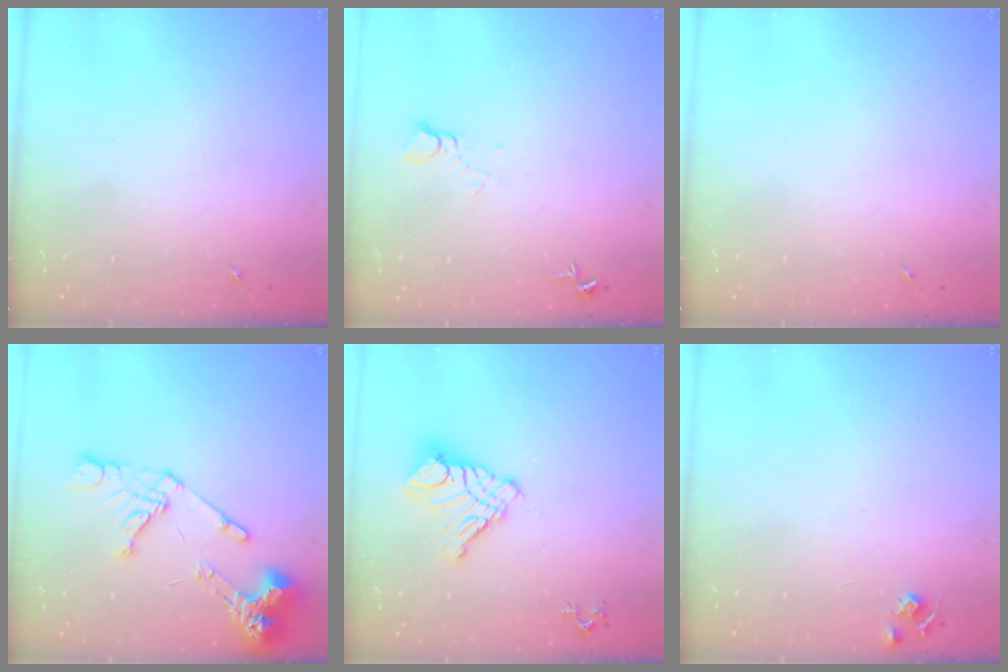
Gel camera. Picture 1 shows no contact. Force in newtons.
{"total": 3.3, "press": 3.3, "slide": 0.3}
{"total": 0.0}
{"total": 15.7, "press": 15.5, "slide": 1.9}
{"total": 12.8, "press": 12.7, "slide": 1.4}
{"total": 5.2, "press": 5.2, "slide": 0.7}